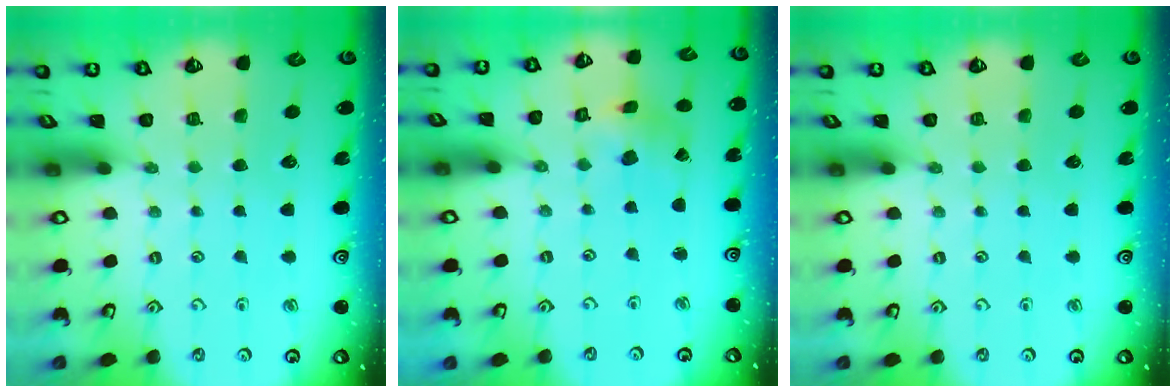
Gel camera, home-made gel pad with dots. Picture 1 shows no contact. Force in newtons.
{"total": 3.5, "press": 3.5, "slide": 0.8}
{"total": 0.0}